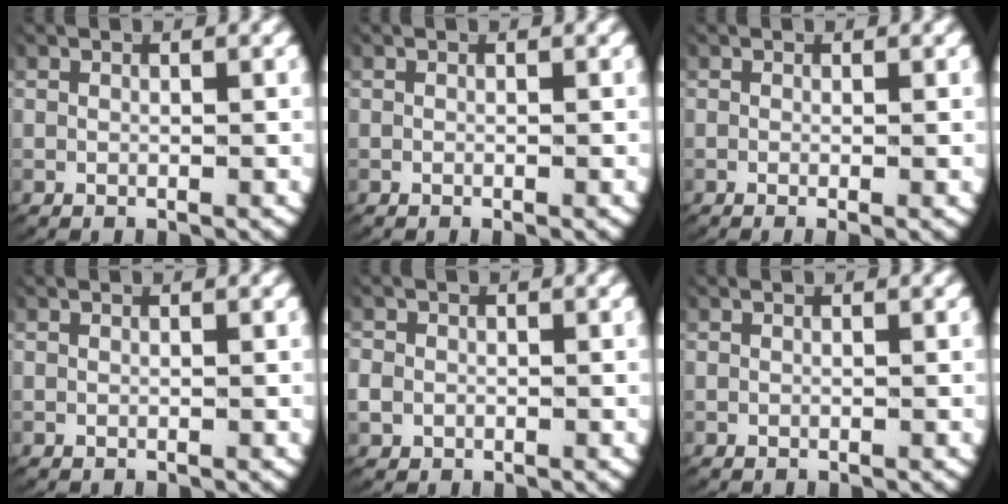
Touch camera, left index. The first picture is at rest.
{"total": 0.5, "force": [-0.3, 0.3, 0.3], "torque": [-0.004, 0.005, -0.009]}
{"total": 1.0, "force": [-0.5, 0.0, 0.9], "torque": [-0.015, -0.004, -0.008]}
{"total": 0.0}
{"total": 2.0, "force": [-0.5, 1.9, 0.6], "torque": [-0.032, -0.007, -0.006]}
{"total": 0.0}